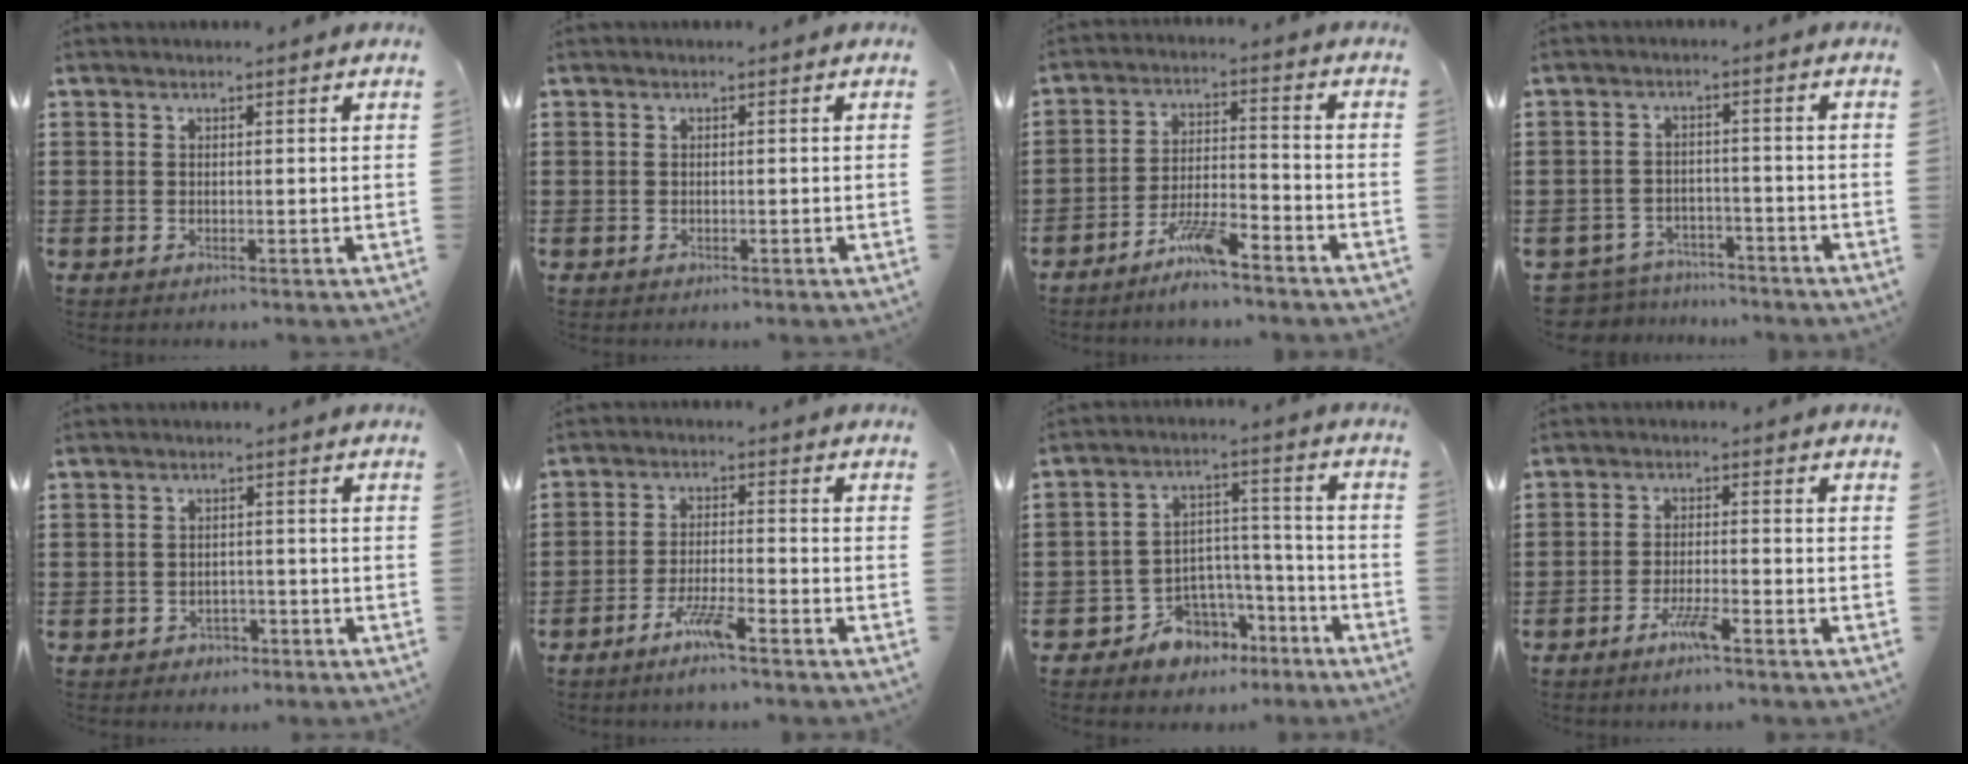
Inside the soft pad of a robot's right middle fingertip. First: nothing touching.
{"total": 0.5, "force": [-0.5, 0.3, 0.1], "torque": [-0.002, 0.000, -0.010]}
{"total": 6.9, "force": [-5.5, 0.8, 4.0], "torque": [-0.098, -0.009, -0.110]}
{"total": 4.6, "force": [-4.5, 0.8, -0.1], "torque": [-0.017, 0.002, -0.101]}
{"total": 1.9, "force": [-1.6, 1.0, 0.0], "torque": [-0.009, 0.001, -0.036]}
{"total": 5.3, "force": [-3.7, 0.4, 3.8], "torque": [-0.083, -0.009, -0.068]}
{"total": 6.8, "force": [-5.5, 4.0, 0.4], "torque": [-0.013, 0.023, -0.104]}
{"total": 4.0, "force": [-2.6, 0.3, 3.0], "torque": [-0.065, -0.006, -0.049]}